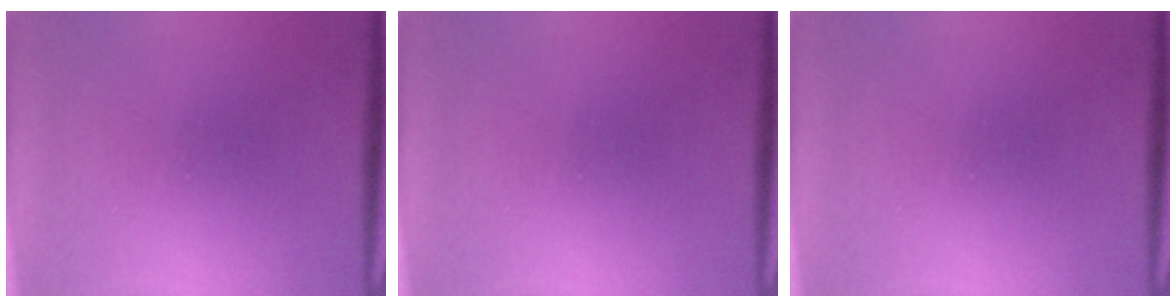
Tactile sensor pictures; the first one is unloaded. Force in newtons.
{"total": 0.0}
{"total": 0.0}